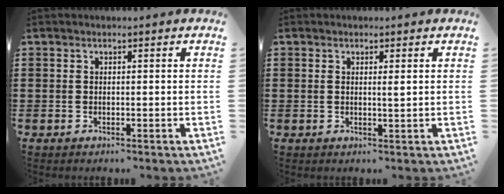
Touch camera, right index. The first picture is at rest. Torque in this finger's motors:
{"motor_torque": [-0.06, 0.10, 0.01, 0.00]}